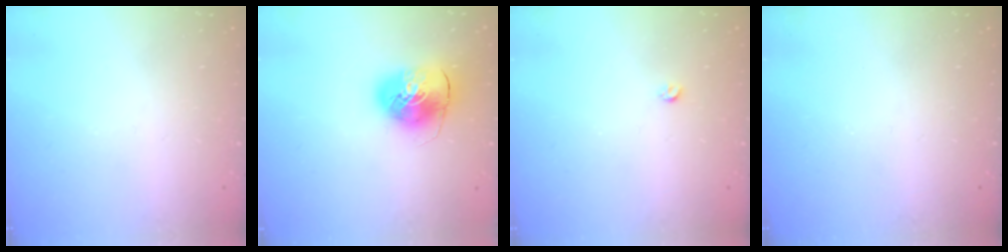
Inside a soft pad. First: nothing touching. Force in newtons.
{"total": 9.8, "press": 9.7, "slide": 1.5}
{"total": 2.8, "press": 2.8, "slide": 0.5}
{"total": 0.0}